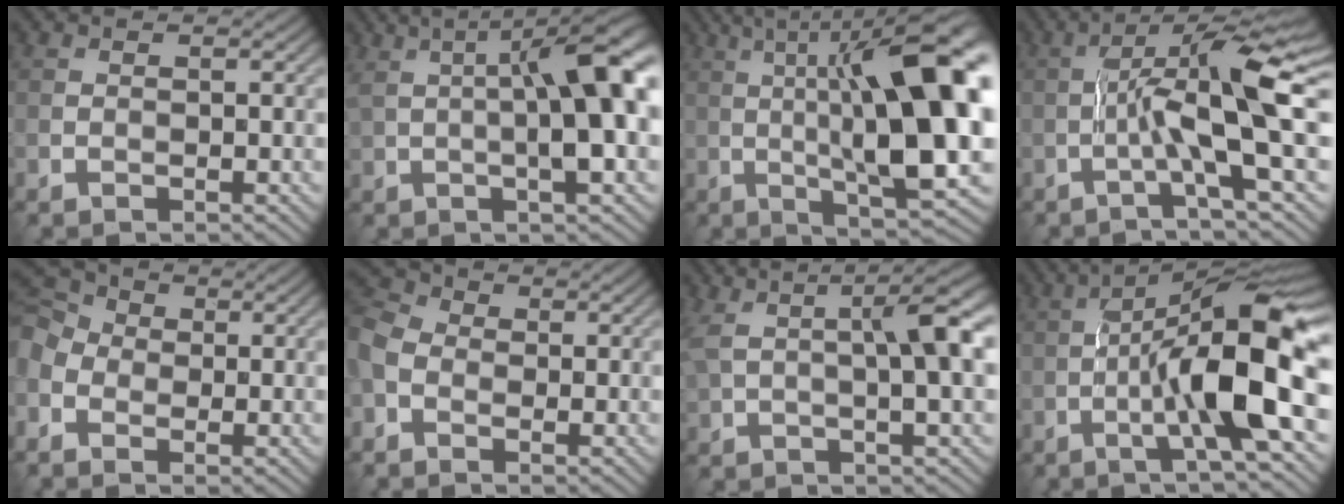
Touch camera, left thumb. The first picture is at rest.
{"total": 11.5, "force": [1.6, 2.6, 11.1], "torque": [-0.153, 0.014, 0.023]}
{"total": 18.6, "force": [2.1, 5.0, 17.8], "torque": [-0.261, 0.027, 0.039]}
{"total": 10.5, "force": [-0.9, 1.1, 10.4], "torque": [-0.171, 0.027, -0.025]}
{"total": 7.1, "force": [-1.2, 5.7, 4.1], "torque": [-0.129, 0.005, -0.036]}
{"total": 6.0, "force": [-2.0, 4.4, 3.6], "torque": [-0.107, -0.002, -0.052]}
{"total": 9.7, "force": [2.1, 2.7, 9.1], "torque": [-0.161, 0.017, 0.036]}
{"total": 13.9, "force": [-2.7, 2.9, 13.4], "torque": [-0.207, 0.025, -0.054]}